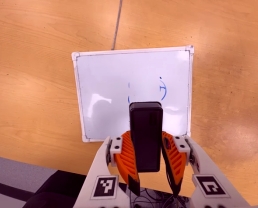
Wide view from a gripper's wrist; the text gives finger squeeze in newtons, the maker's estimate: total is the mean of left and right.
{"total": 8.6, "left": 7.5, "right": 9.7}